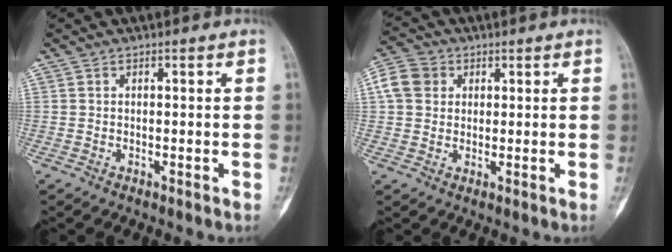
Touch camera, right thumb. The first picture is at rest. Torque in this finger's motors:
{"motor_torque": [0.70, 0.71, 0.36, -0.31, 0.04]}